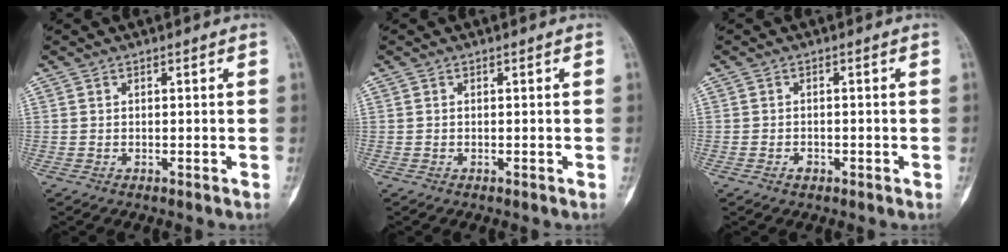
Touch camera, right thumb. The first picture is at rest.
{"total": 0.0}
{"total": 1.3, "force": [-0.7, 0.9, 0.7], "torque": [-0.011, 0.006, -0.011]}